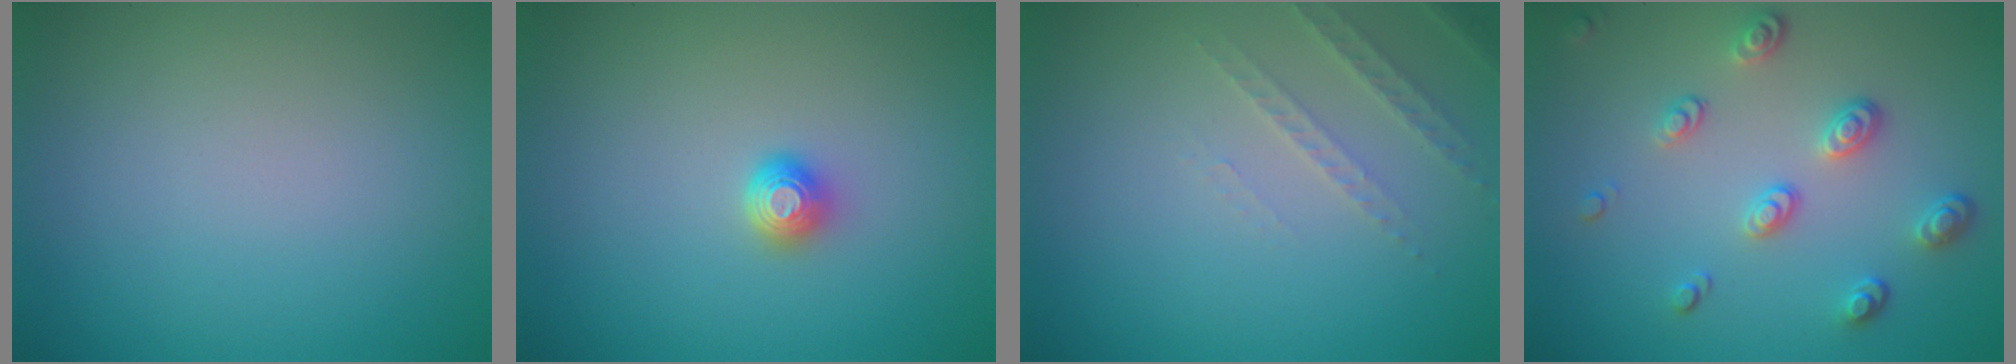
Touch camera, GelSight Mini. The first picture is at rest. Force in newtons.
{"total": 1.4, "press": 1.2, "slide": 0.7}
{"total": 1.9, "press": 1.8, "slide": 0.6}
{"total": 3.2, "press": 2.6, "slide": 1.8}